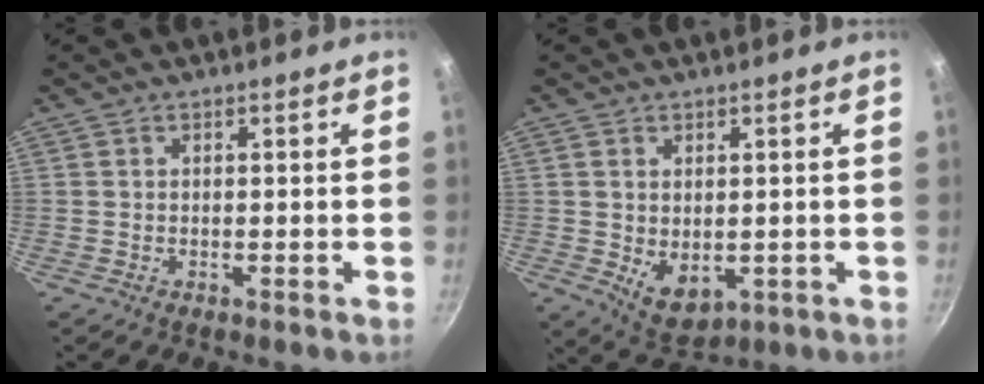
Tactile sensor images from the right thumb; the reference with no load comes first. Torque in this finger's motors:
{"motor_torque": [-0.76, 0.19, 0.38, 0.50, 0.03]}